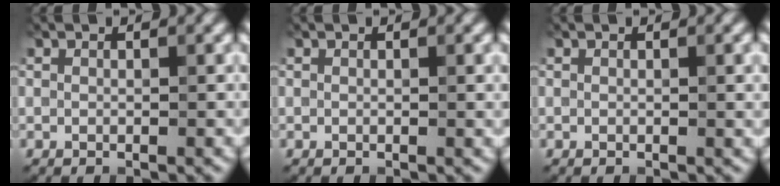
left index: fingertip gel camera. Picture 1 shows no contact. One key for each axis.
{"total": 0.7, "fx": 0.3, "fy": 0.2, "fz": 0.6, "tx": -0.012, "ty": 0.000, "tz": 0.004}
{"total": 1.1, "fx": 0.4, "fy": 0.3, "fz": 1.0, "tx": -0.017, "ty": 0.000, "tz": 0.006}